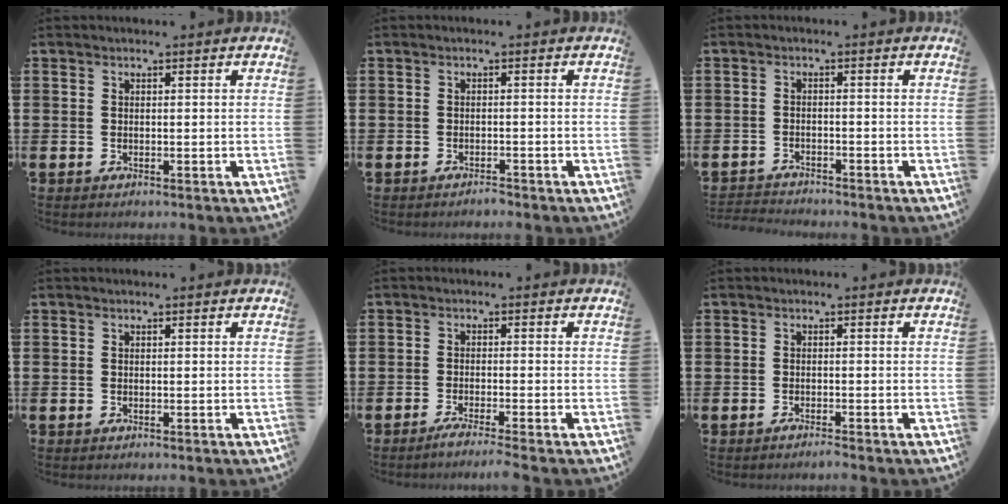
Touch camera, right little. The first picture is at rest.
{"total": 1.0, "force": [-0.9, 0.0, 0.0], "torque": [-0.004, -0.001, -0.019]}
{"total": 1.8, "force": [-1.8, 0.0, -0.2], "torque": [-0.001, 0.004, -0.041]}
{"total": 0.0}
{"total": 1.9, "force": [-1.4, -0.2, 1.2], "torque": [-0.019, -0.001, -0.027]}
{"total": 0.8, "force": [-0.7, -0.1, 0.4], "torque": [-0.006, -0.005, -0.014]}